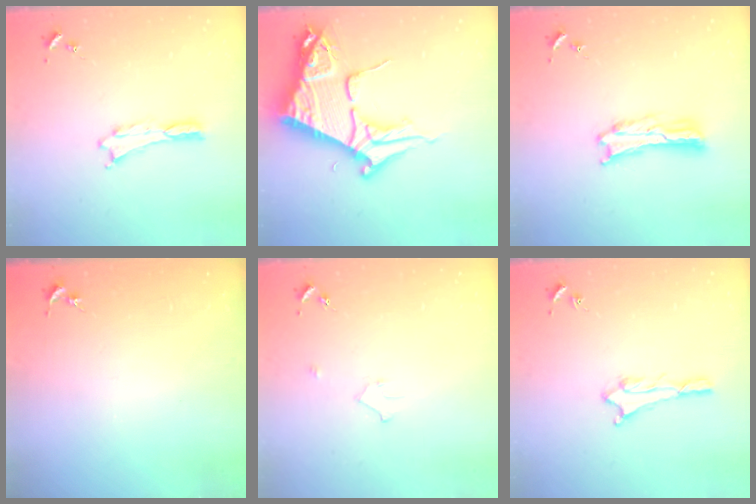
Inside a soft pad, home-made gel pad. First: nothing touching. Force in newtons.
{"total": 10.7, "press": 10.7, "slide": 1.2}
{"total": 1.7, "press": 1.7, "slide": 0.3}
{"total": 0.0}
{"total": 2.2, "press": 2.2, "slide": 0.2}
{"total": 2.0, "press": 2.0, "slide": 0.2}